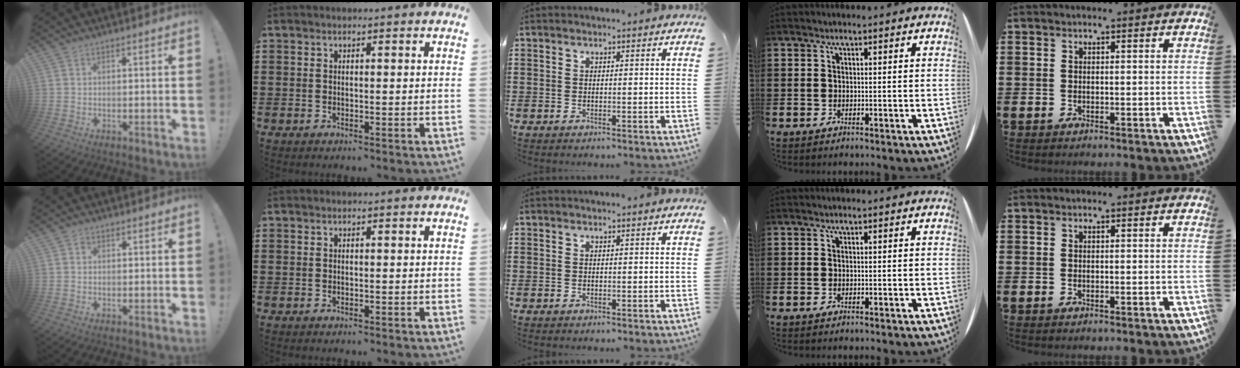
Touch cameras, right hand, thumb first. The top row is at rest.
{"thumb": {"total": 0.7, "force": [0.1, 0.7, 0.2], "torque": [0.004, 0.000, -0.001]}}